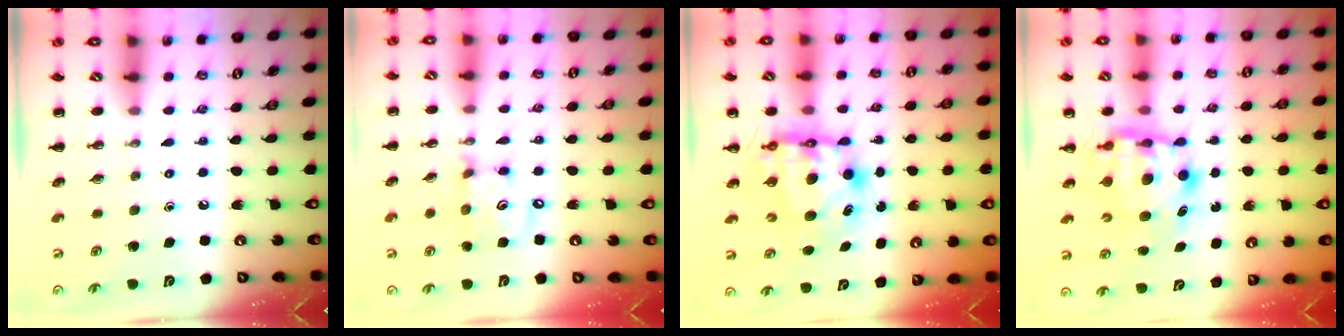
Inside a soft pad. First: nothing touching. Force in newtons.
{"total": 8.1, "press": 8.1, "slide": 1.0}
{"total": 8.2, "press": 8.0, "slide": 1.8}
{"total": 6.8, "press": 6.8, "slide": 1.0}